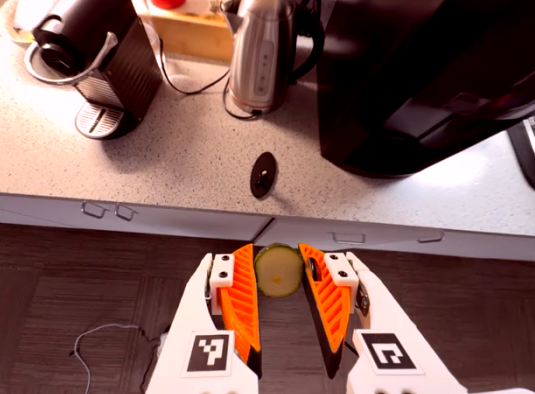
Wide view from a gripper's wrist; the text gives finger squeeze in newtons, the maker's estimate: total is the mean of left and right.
{"total": 7.4, "left": 7.4, "right": 7.5}